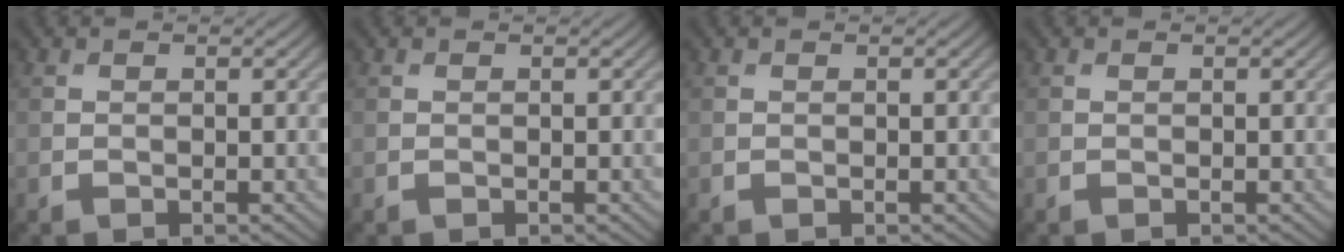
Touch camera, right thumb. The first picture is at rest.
{"total": 0.0}
{"total": 0.0}
{"total": 0.0}